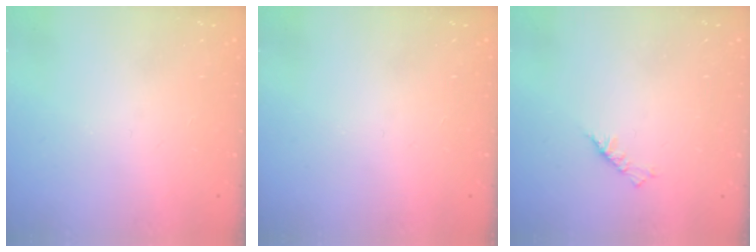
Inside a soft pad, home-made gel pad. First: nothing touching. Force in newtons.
{"total": 0.0}
{"total": 3.2, "press": 3.1, "slide": 0.7}